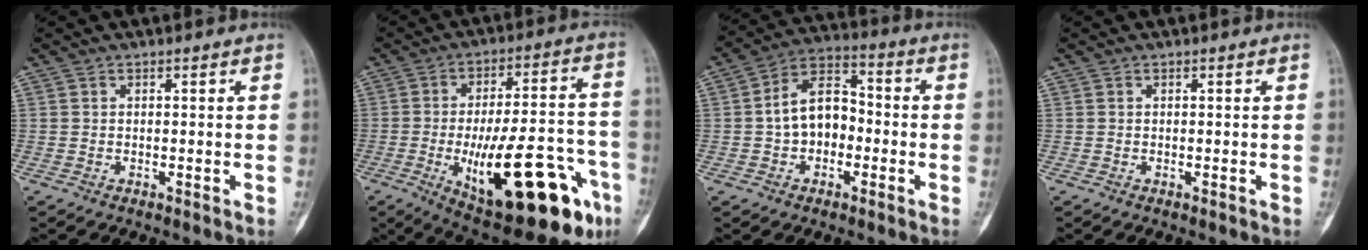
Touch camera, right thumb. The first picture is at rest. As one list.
[{"total": 27.4, "force": [-10.3, 9.5, 23.5], "torque": [-0.298, 0.033, -0.130]}, {"total": 10.8, "force": [-1.3, 7.5, 7.6], "torque": [-0.101, 0.041, -0.037]}, {"total": 0.0}]